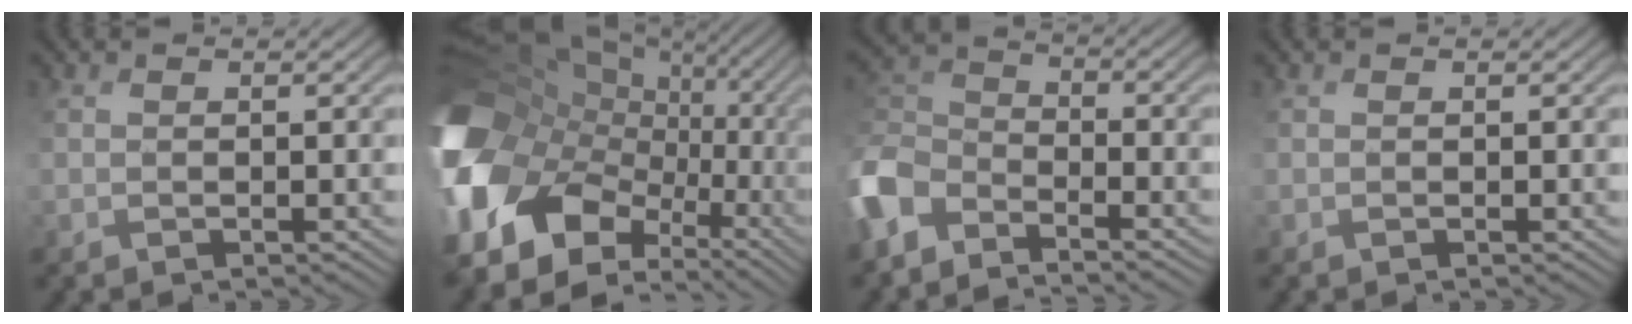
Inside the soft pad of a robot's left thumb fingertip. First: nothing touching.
{"total": 20.9, "force": [-2.2, 16.0, 13.2], "torque": [-0.325, -0.026, -0.024]}
{"total": 7.9, "force": [-5.3, 4.3, 4.1], "torque": [-0.108, -0.003, -0.132]}
{"total": 0.0}